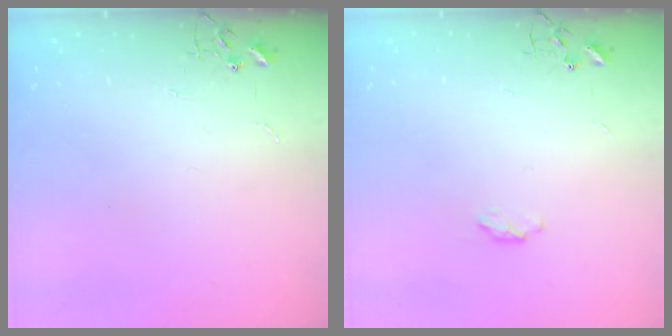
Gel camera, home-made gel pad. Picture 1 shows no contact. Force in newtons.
{"total": 3.8, "press": 3.8, "slide": 0.6}